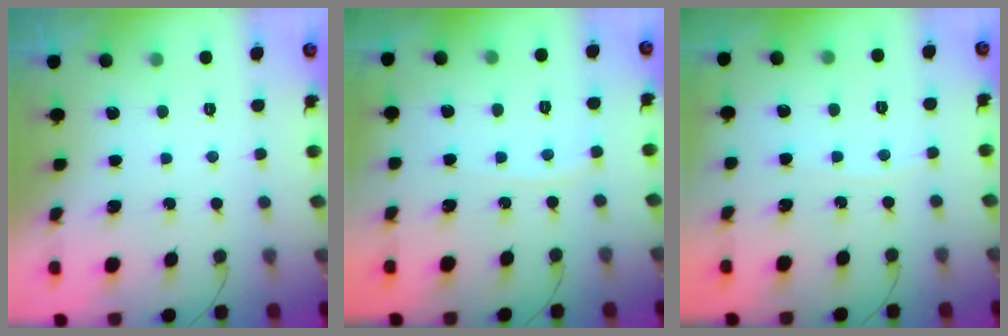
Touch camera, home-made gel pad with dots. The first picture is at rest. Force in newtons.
{"total": 2.8, "press": 2.7, "slide": 0.3}
{"total": 2.3, "press": 2.3, "slide": 0.3}